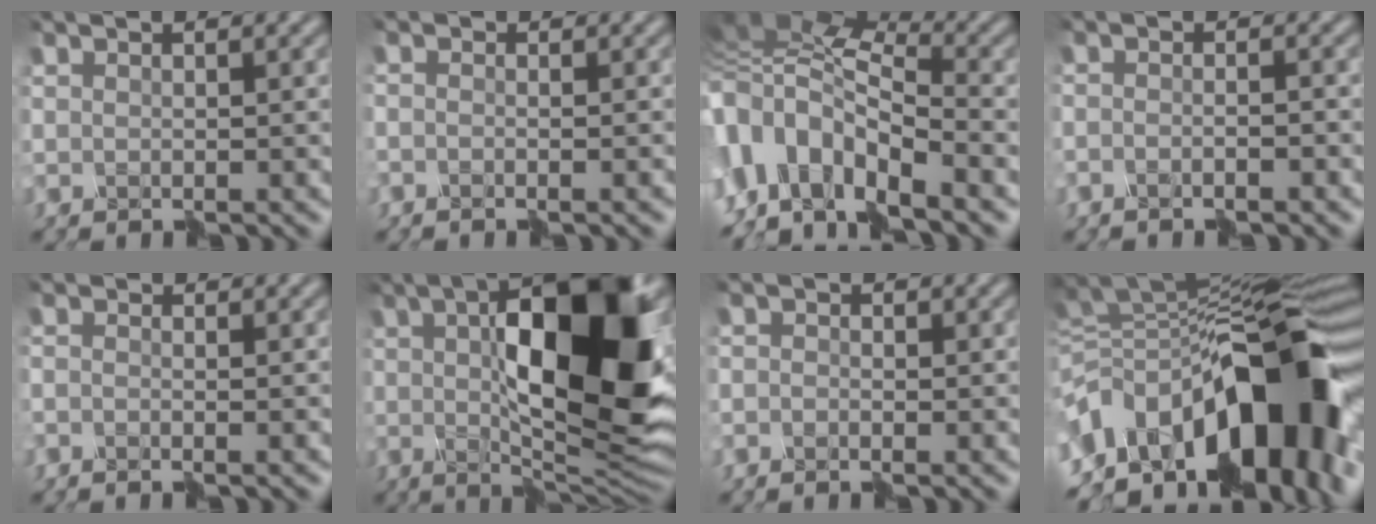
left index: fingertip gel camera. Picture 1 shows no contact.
{"total": 2.1, "force": [-2.0, -0.4, -0.3], "torque": [0.015, 0.002, -0.027]}
{"total": 7.9, "force": [-3.1, 4.3, 5.8], "torque": [-0.115, 0.016, -0.066]}
{"total": 2.2, "force": [-2.2, -0.4, 0.5], "torque": [0.005, -0.001, -0.031]}
{"total": 1.8, "force": [-1.7, -0.5, -0.4], "torque": [0.010, -0.001, -0.027]}
{"total": 13.9, "force": [2.1, 4.9, 12.8], "torque": [-0.189, 0.006, 0.027]}
{"total": 1.3, "force": [-1.2, 0.4, -0.4], "torque": [0.015, 0.004, -0.017]}
{"total": 14.9, "force": [-6.0, 7.6, 11.3], "torque": [-0.175, 0.018, -0.105]}